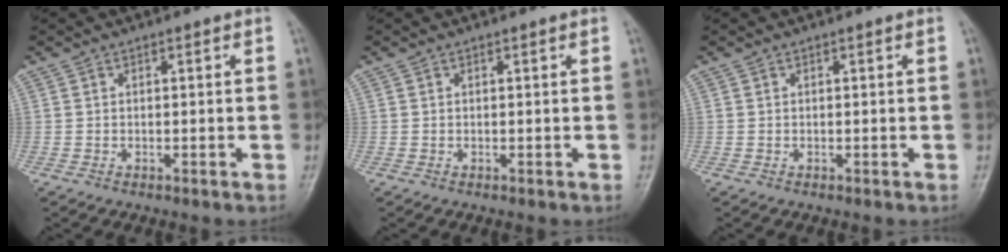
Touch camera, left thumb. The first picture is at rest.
{"total": 0.0}
{"total": 0.0}